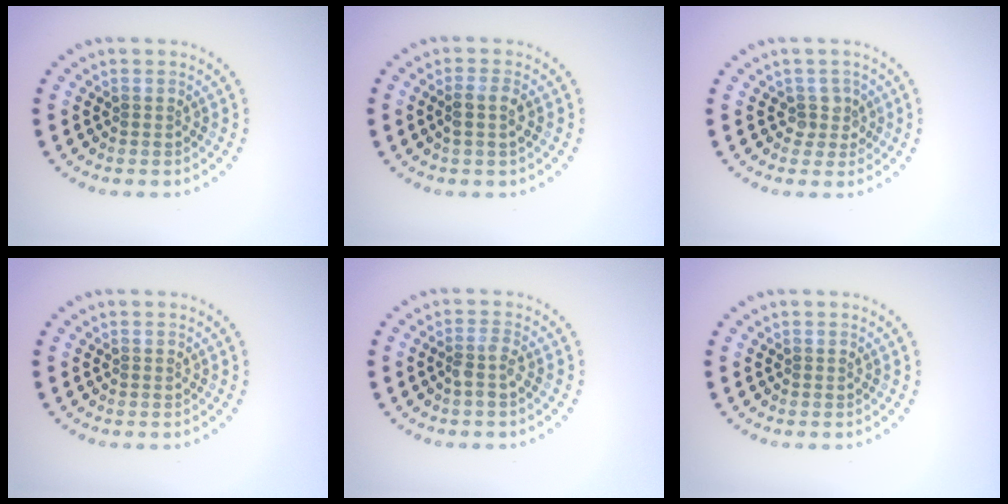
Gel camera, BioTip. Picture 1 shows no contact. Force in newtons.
{"total": 1.8, "press": 1.5, "slide": 0.9}
{"total": 1.8, "press": 1.4, "slide": 1.2}
{"total": 0.0}
{"total": 1.4, "press": 1.1, "slide": 0.9}
{"total": 0.0}